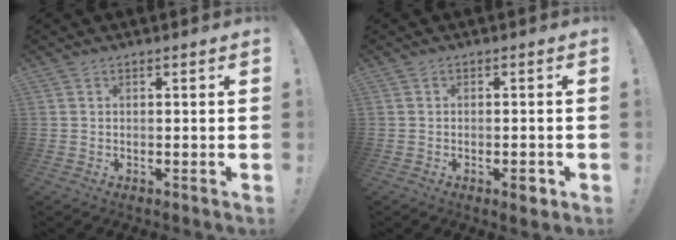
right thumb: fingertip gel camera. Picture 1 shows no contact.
{"total": 2.9, "force": [-1.4, 0.6, 2.4], "torque": [-0.030, 0.003, -0.022]}